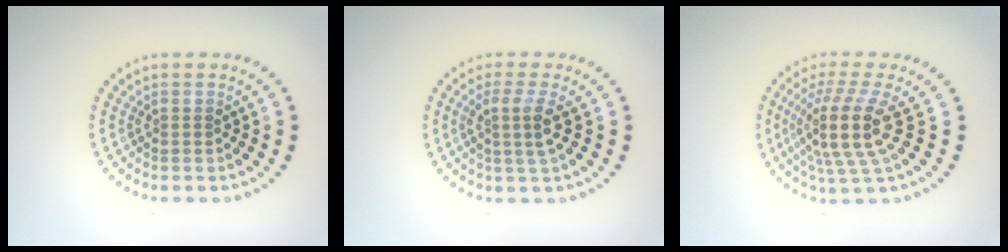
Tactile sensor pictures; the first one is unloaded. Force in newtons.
{"total": 2.4, "press": 1.9, "slide": 1.5}
{"total": 4.8, "press": 3.6, "slide": 3.3}